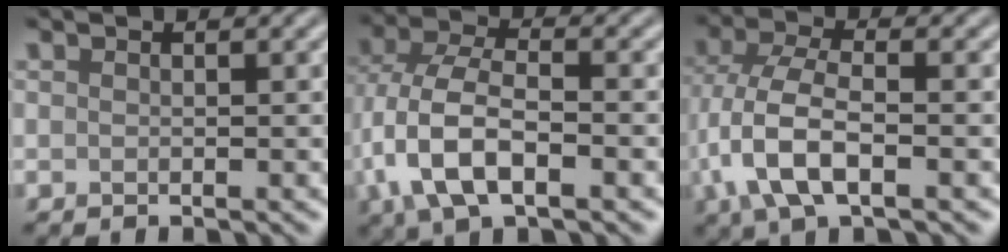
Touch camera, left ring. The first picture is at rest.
{"total": 8.2, "force": [-2.6, 4.3, 6.5], "torque": [-0.143, 0.001, -0.059]}
{"total": 7.0, "force": [-2.1, 3.3, 5.9], "torque": [-0.136, 0.004, -0.051]}